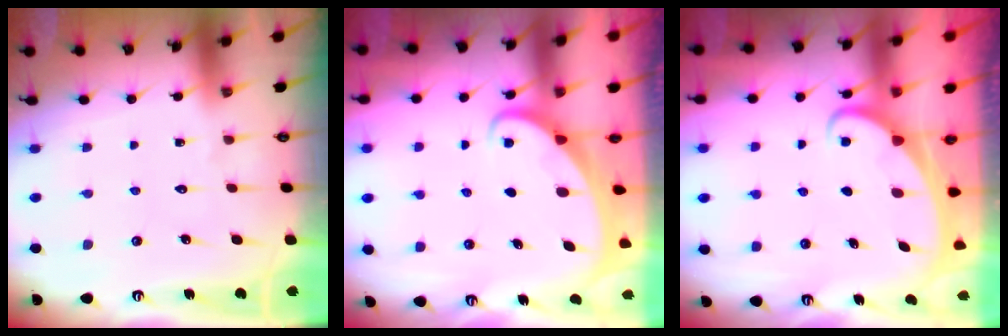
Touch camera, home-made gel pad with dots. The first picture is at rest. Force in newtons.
{"total": 1.5, "press": 1.5, "slide": 0.1}
{"total": 2.1, "press": 2.1, "slide": 0.3}